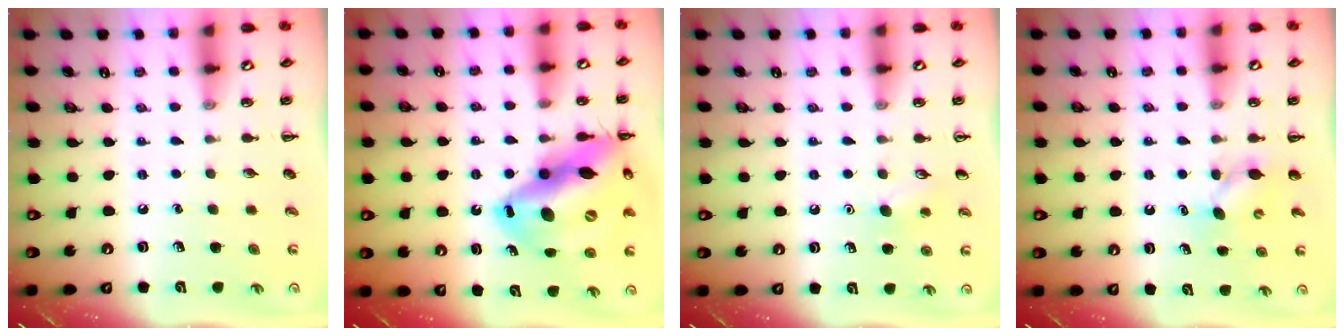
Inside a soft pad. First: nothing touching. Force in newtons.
{"total": 22.0, "press": 21.1, "slide": 6.3}
{"total": 7.4, "press": 7.1, "slide": 2.0}
{"total": 4.4, "press": 4.2, "slide": 1.3}